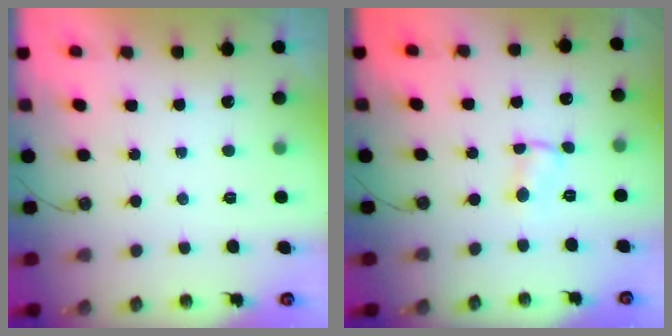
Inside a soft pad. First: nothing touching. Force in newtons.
{"total": 1.0, "press": 1.0, "slide": 0.2}